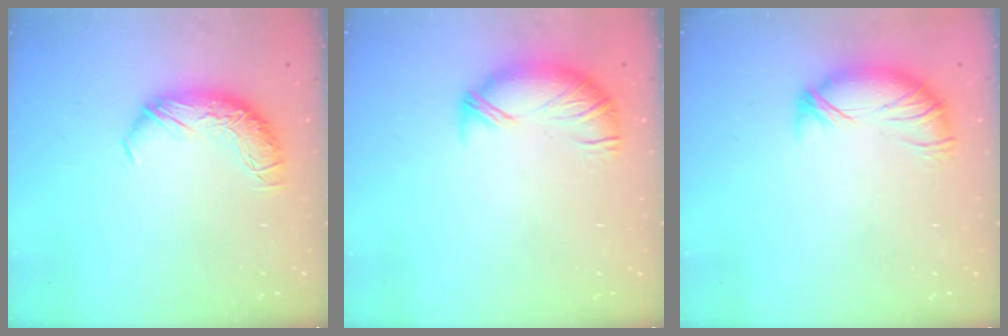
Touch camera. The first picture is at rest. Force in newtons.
{"total": 4.5, "press": 4.0, "slide": 2.1}
{"total": 3.6, "press": 3.2, "slide": 1.7}